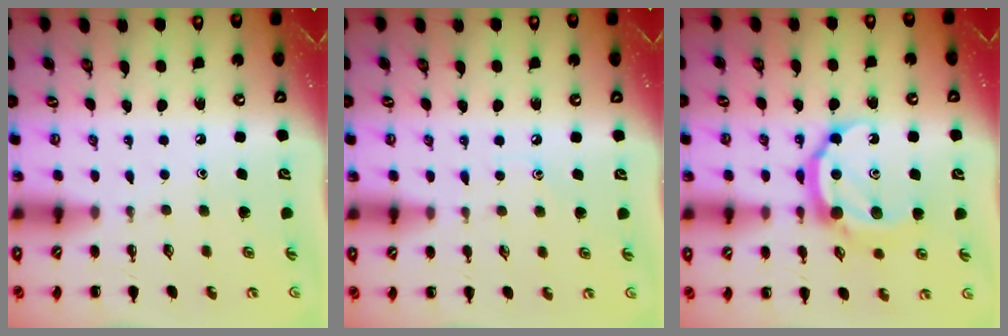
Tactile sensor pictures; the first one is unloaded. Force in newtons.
{"total": 5.7, "press": 5.3, "slide": 2.0}
{"total": 11.6, "press": 11.6, "slide": 0.7}